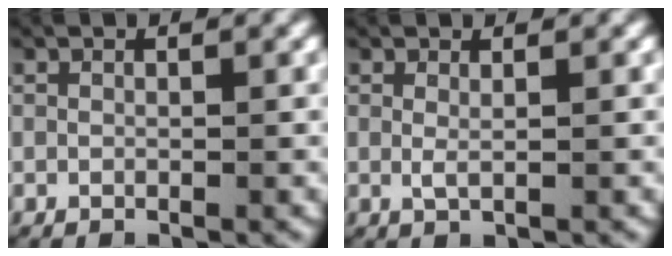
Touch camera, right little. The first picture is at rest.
{"total": 0.8, "force": [0.3, 0.0, 0.8], "torque": [-0.020, -0.008, 0.010]}